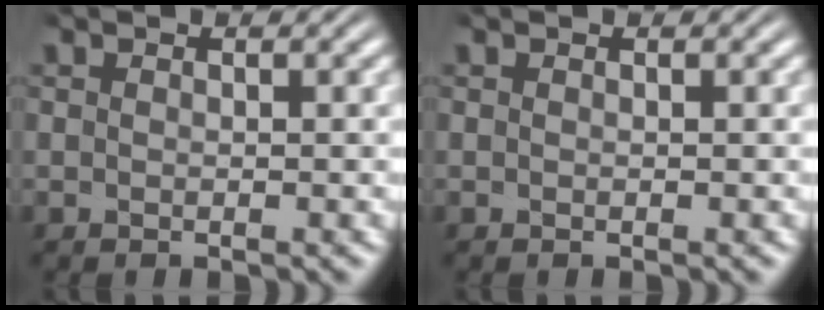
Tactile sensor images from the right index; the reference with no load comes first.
{"total": 0.0}